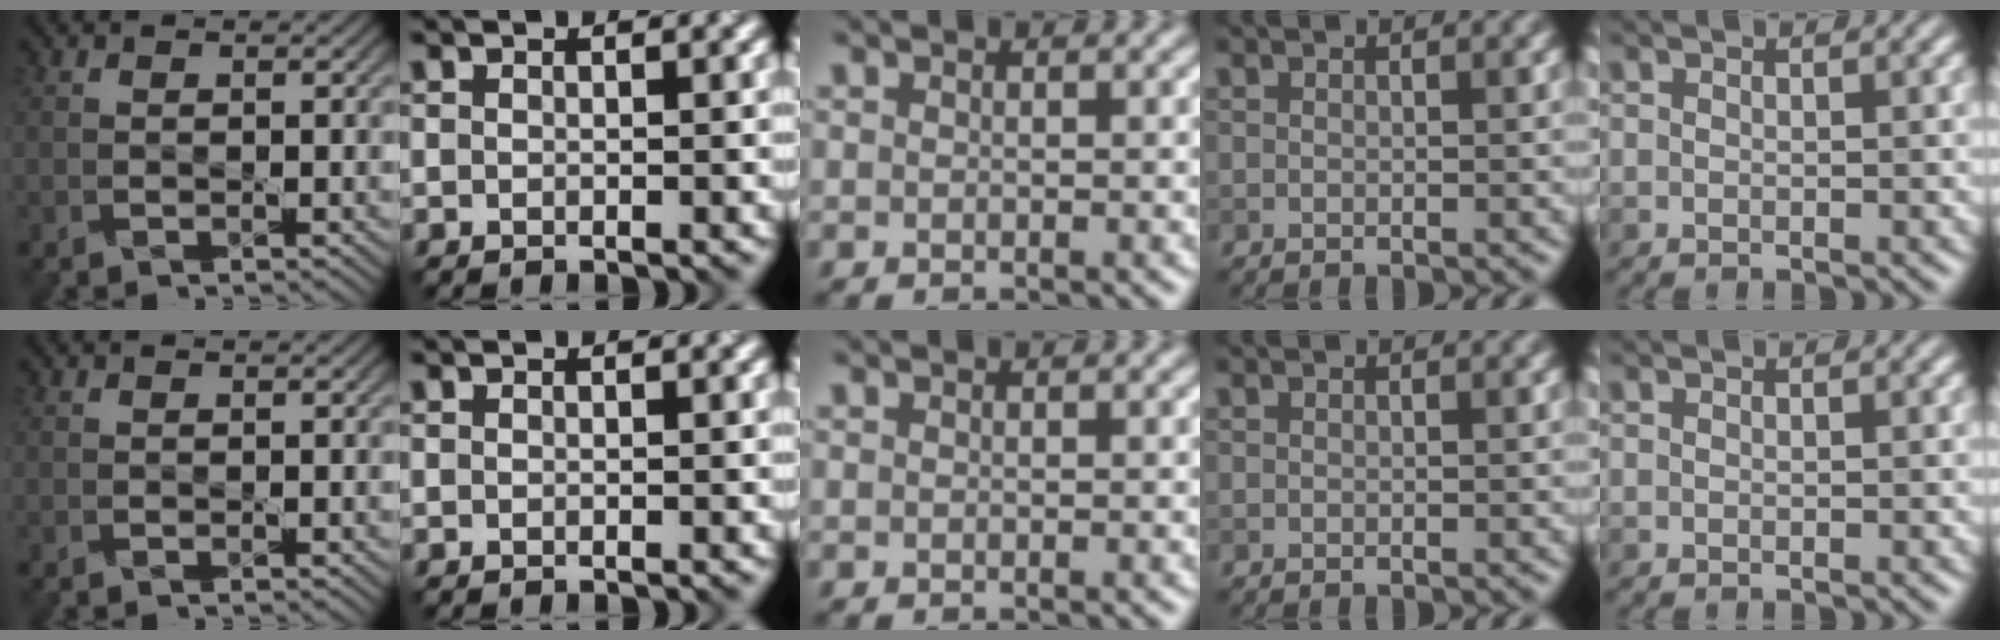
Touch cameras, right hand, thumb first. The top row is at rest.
{}